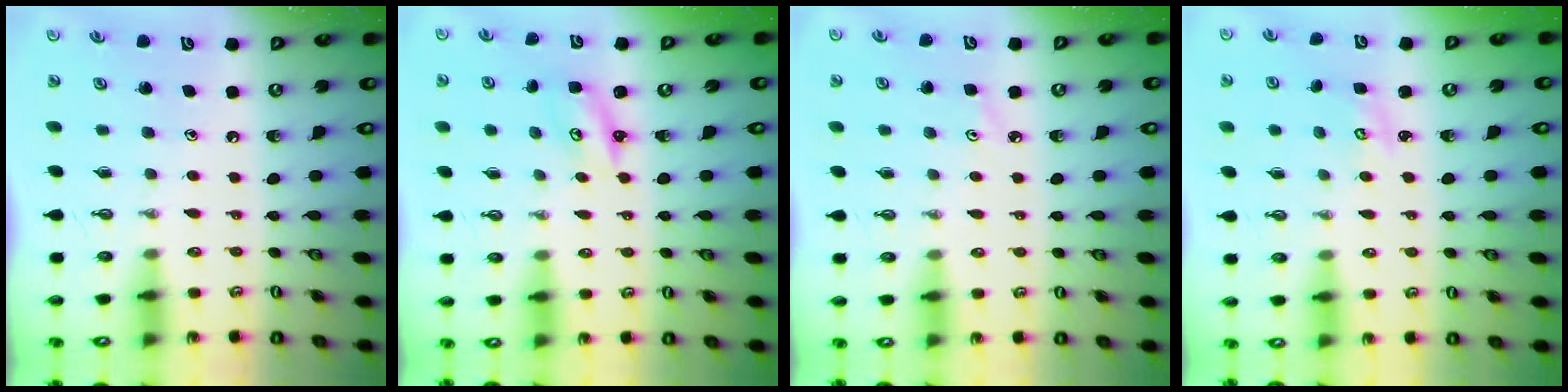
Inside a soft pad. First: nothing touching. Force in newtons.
{"total": 2.7, "press": 2.7, "slide": 0.2}
{"total": 2.8, "press": 2.8, "slide": 0.4}
{"total": 2.5, "press": 2.5, "slide": 0.3}